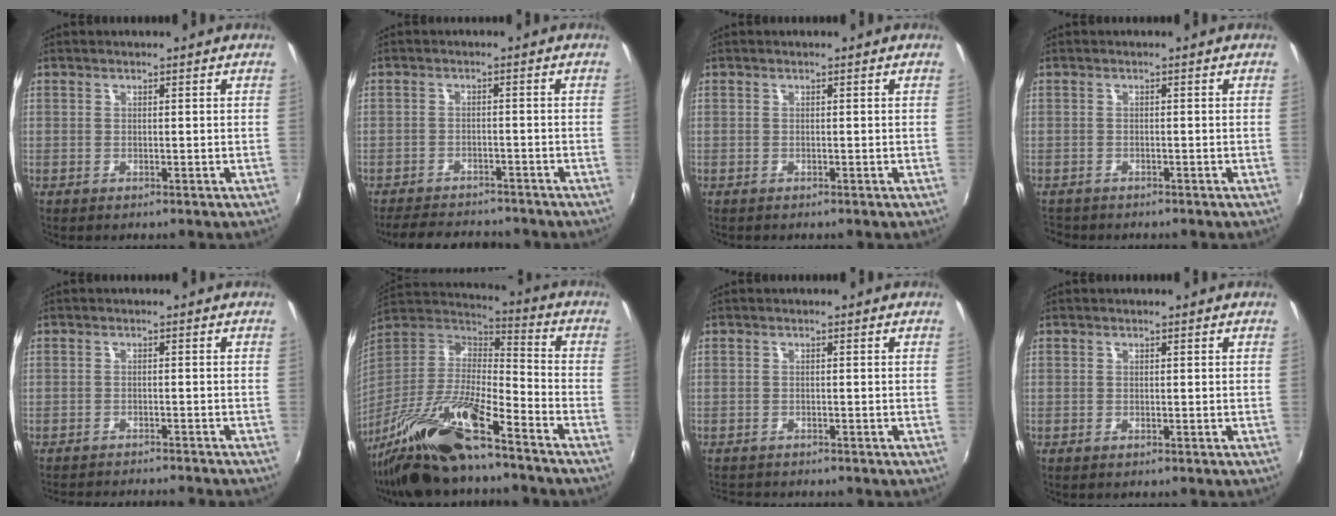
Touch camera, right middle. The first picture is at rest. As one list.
[{"total": 9.8, "force": [-8.9, 2.8, 3.2], "torque": [-0.084, 0.000, -0.129]}, {"total": 0.0}, {"total": 2.6, "force": [-2.4, 1.0, 0.5], "torque": [-0.018, -0.010, -0.042]}, {"total": 8.4, "force": [-7.9, 0.5, 3.0], "torque": [-0.069, -0.011, -0.115]}, {"total": 19.7, "force": [-14.2, 3.7, 13.2], "torque": [-0.255, -0.018, -0.272]}, {"total": 3.2, "force": [-3.0, 0.6, 0.7], "torque": [-0.025, -0.014, -0.052]}, {"total": 0.0}]